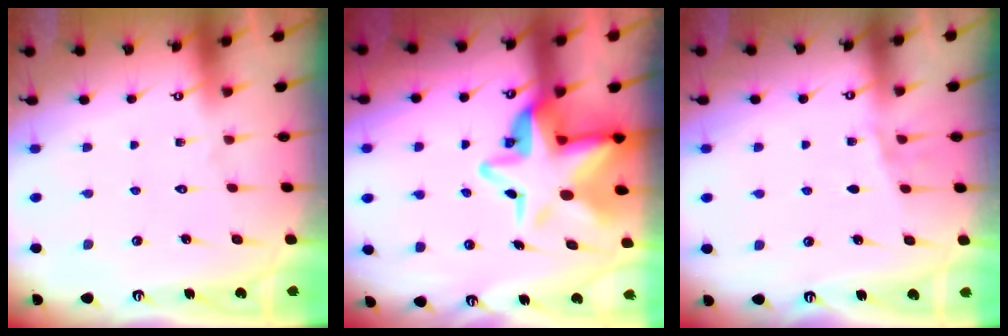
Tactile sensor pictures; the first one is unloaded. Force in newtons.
{"total": 13.6, "press": 13.5, "slide": 2.3}
{"total": 5.0, "press": 4.3, "slide": 2.6}